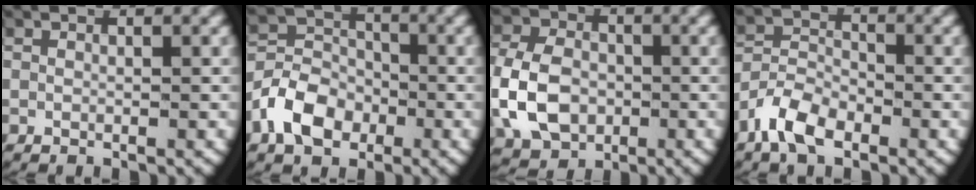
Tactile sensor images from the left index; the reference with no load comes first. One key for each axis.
{"total": 6.8, "fx": -2.5, "fy": 5.4, "fz": 3.3, "tx": -0.063, "ty": -0.012, "tz": -0.046}
{"total": 6.9, "fx": -1.1, "fy": 5.5, "fz": 4.0, "tx": -0.092, "ty": -0.019, "tz": -0.013}
{"total": 5.3, "fx": -3.2, "fy": 3.4, "fz": 2.6, "tx": -0.052, "ty": -0.011, "tz": -0.058}